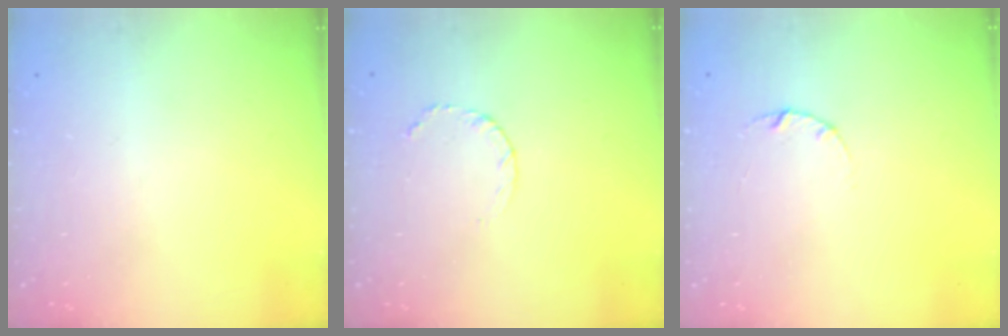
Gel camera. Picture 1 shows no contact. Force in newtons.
{"total": 3.5, "press": 3.5, "slide": 0.4}
{"total": 3.0, "press": 3.0, "slide": 0.4}